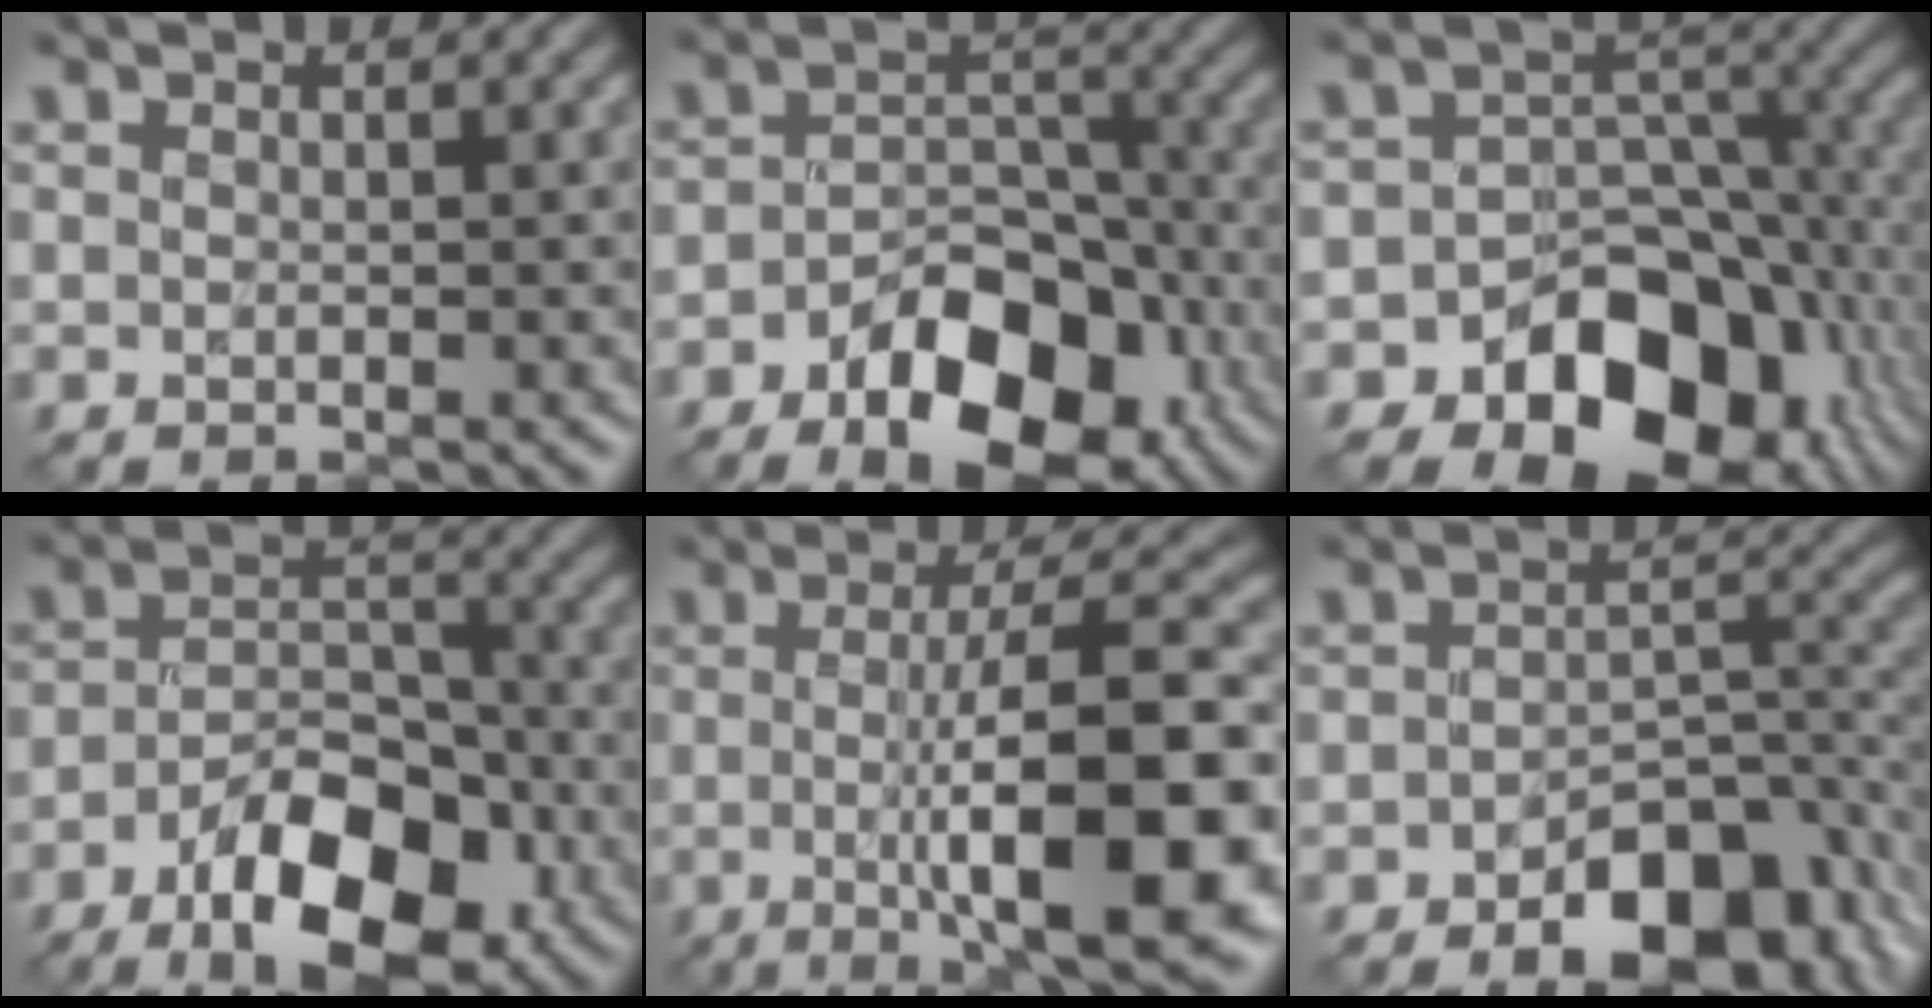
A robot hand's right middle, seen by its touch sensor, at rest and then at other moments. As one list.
[{"total": 9.8, "force": [-5.2, 5.3, 6.4], "torque": [-0.093, -0.001, -0.077]}, {"total": 12.1, "force": [-6.4, 8.2, 6.2], "torque": [-0.084, 0.001, -0.104]}, {"total": 10.1, "force": [-5.5, 4.6, 7.1], "torque": [-0.115, 0.003, -0.086]}, {"total": 12.2, "force": [-1.5, 2.8, 11.8], "torque": [-0.166, -0.002, -0.025]}, {"total": 8.7, "force": [-4.5, 4.3, 6.0], "torque": [-0.075, -0.003, -0.067]}]